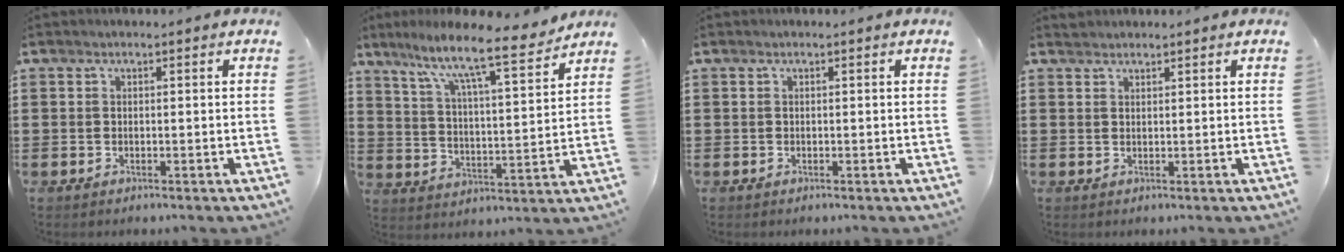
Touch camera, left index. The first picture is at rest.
{"total": 10.0, "force": [7.9, 0.7, 6.0], "torque": [-0.130, -0.052, 0.124]}
{"total": 0.0}
{"total": 1.1, "force": [1.0, 0.2, 0.0], "torque": [-0.003, 0.000, 0.021]}